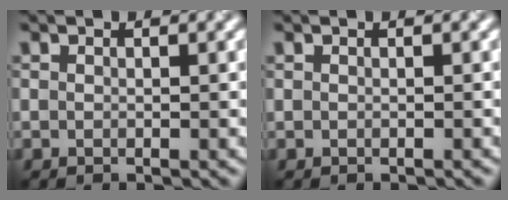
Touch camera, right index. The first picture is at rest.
{"total": 0.0}